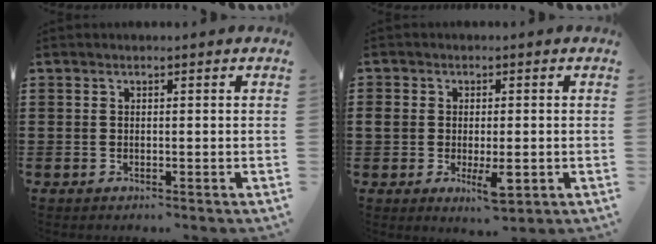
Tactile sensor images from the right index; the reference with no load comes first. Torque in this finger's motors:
{"motor_torque": [0.18, 0.16, 0.19, 0.14]}